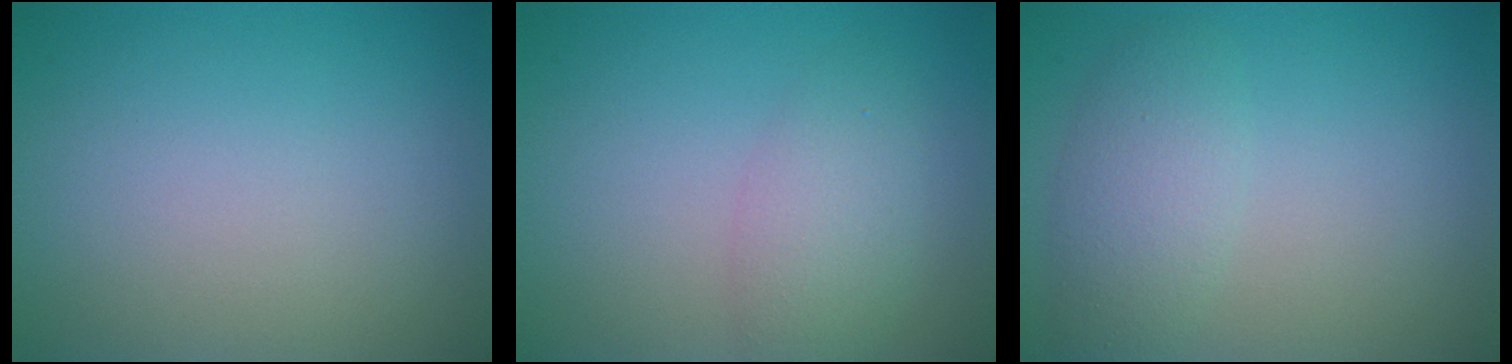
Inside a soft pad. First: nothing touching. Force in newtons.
{"total": 3.0, "press": 3.0, "slide": 0.0}
{"total": 2.6, "press": 2.6, "slide": 0.2}